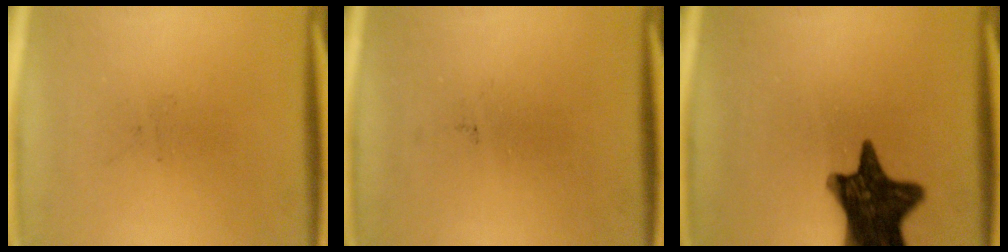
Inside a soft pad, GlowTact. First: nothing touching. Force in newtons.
{"total": 0.0}
{"total": 14.9}